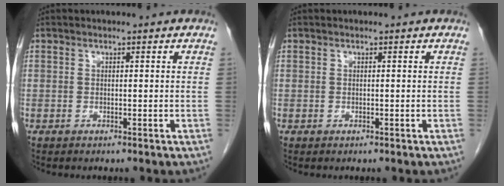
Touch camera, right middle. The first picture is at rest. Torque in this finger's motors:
{"motor_torque": [0.15, -0.13, 0.05, 0.00]}